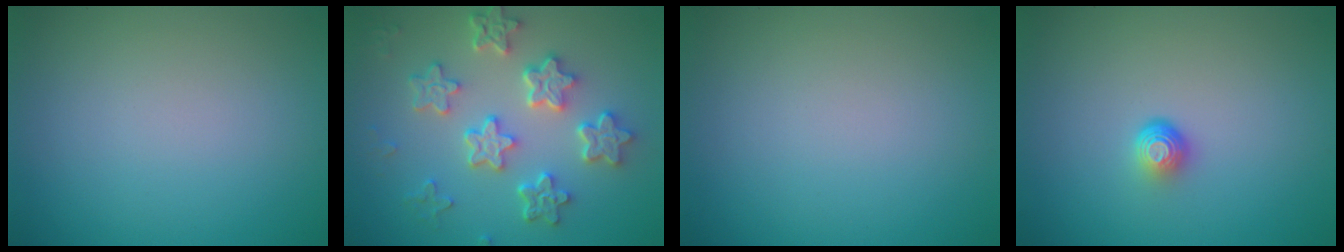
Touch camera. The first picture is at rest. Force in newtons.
{"total": 5.9, "press": 4.8, "slide": 3.4}
{"total": 0.0}
{"total": 1.7, "press": 1.1, "slide": 1.3}